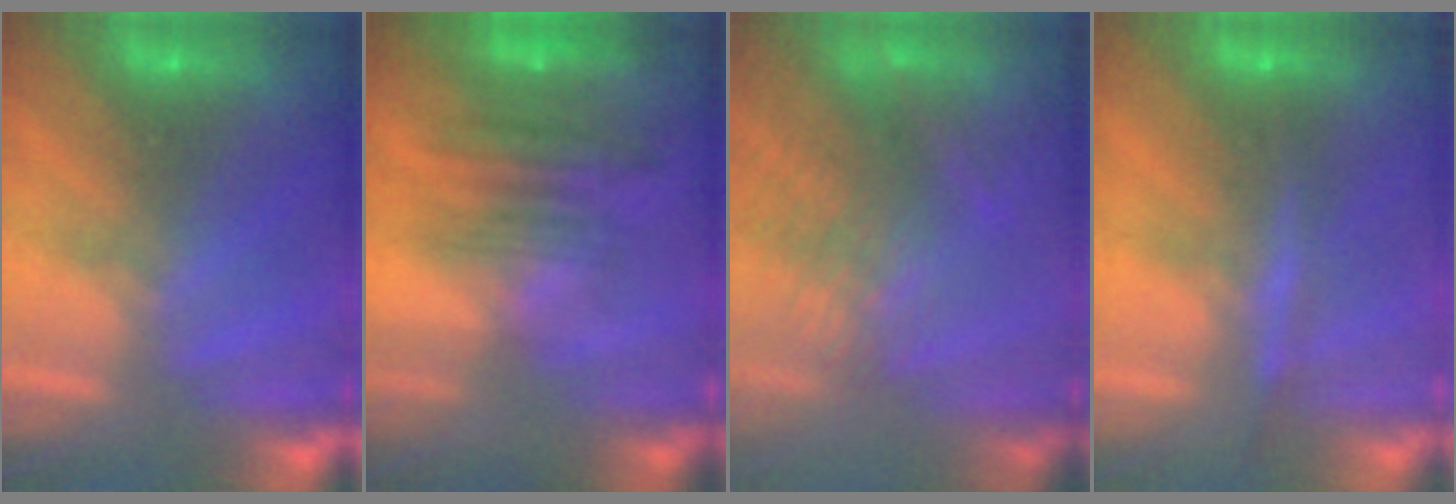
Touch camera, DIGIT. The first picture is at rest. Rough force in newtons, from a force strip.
{"total": 7.4}
{"total": 6.9}
{"total": 4.7}